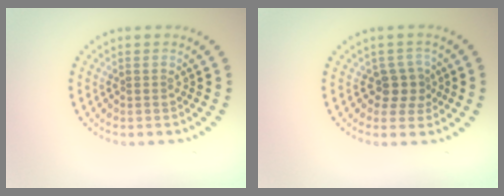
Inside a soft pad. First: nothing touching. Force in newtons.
{"total": 2.4, "press": 2.0, "slide": 1.4}